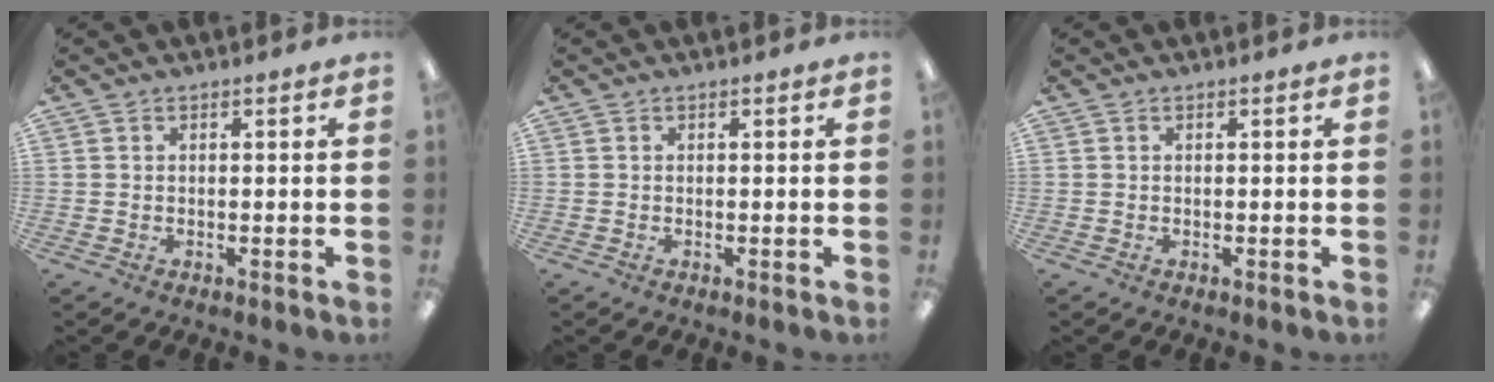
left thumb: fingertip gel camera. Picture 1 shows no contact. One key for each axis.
{"total": 0.0}
{"total": 0.0}